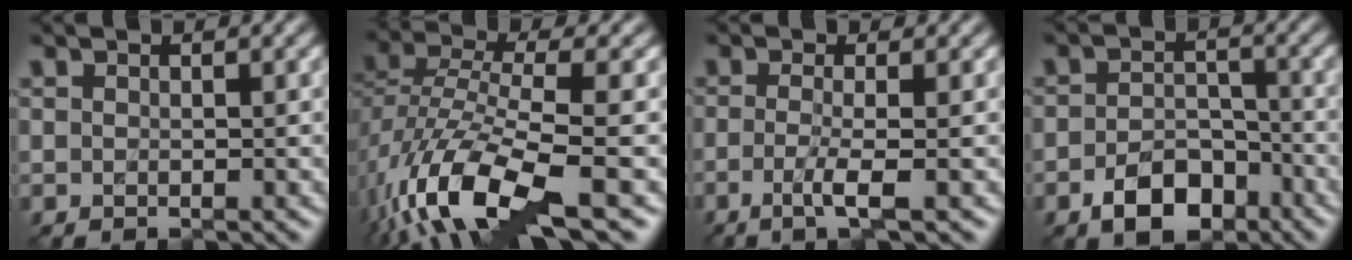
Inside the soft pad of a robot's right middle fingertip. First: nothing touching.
{"total": 10.4, "force": [-4.6, 3.8, 8.5], "torque": [-0.175, -0.001, -0.095]}
{"total": 3.3, "force": [-1.1, 0.8, 3.1], "torque": [-0.055, -0.005, -0.029]}
{"total": 4.5, "force": [-2.6, 2.6, 2.5], "torque": [-0.037, 0.001, -0.048]}